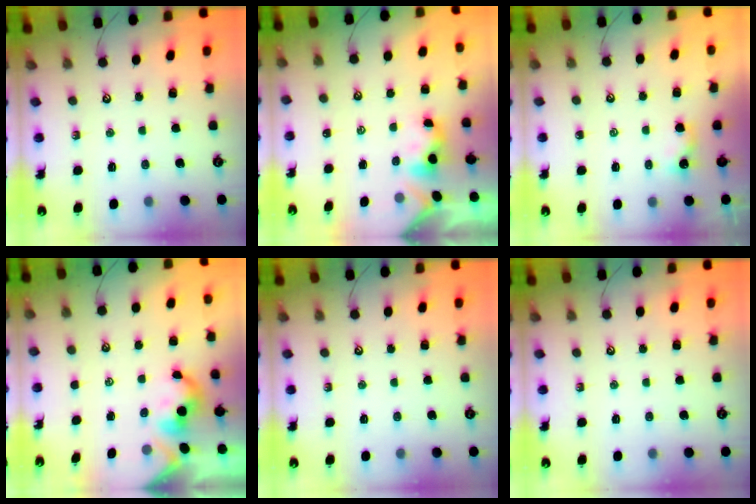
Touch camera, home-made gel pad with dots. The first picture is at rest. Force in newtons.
{"total": 0.7, "press": 0.6, "slide": 0.4}
{"total": 1.7, "press": 1.6, "slide": 0.3}
{"total": 1.1, "press": 1.0, "slide": 0.5}
{"total": 0.0}
{"total": 0.0}